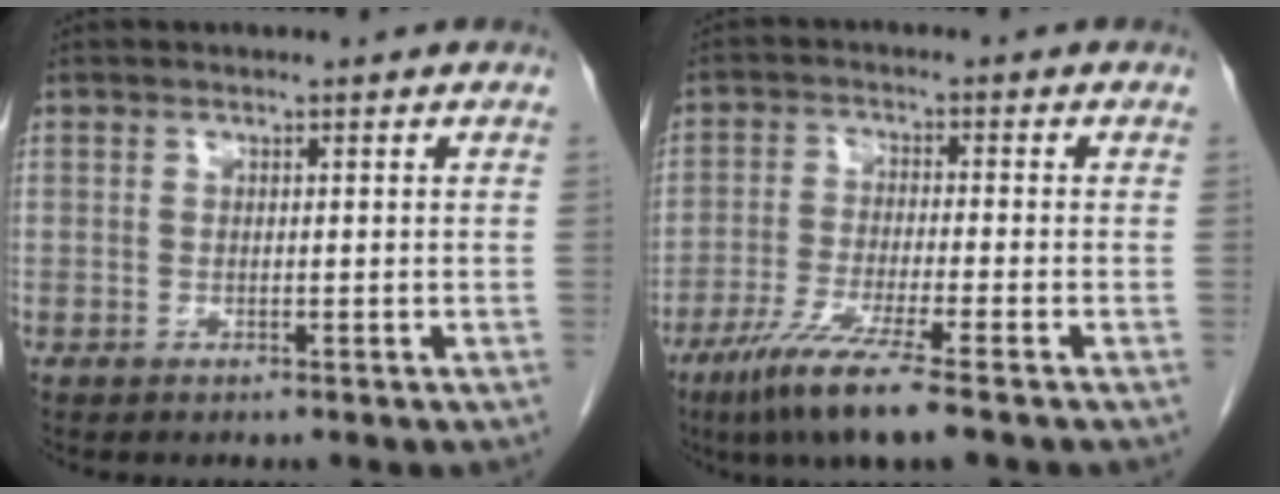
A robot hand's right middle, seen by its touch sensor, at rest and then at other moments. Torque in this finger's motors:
{"motor_torque": [1.32, -0.82, 0.18, 0.10]}